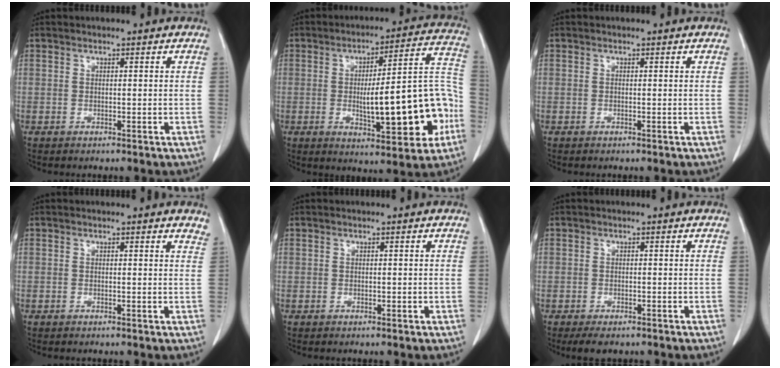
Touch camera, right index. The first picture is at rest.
{"total": 18.7, "force": [-4.1, 3.8, 17.8], "torque": [-0.220, 0.032, -0.047]}
{"total": 0.0}
{"total": 2.2, "force": [2.0, 0.6, 0.6], "torque": [-0.004, -0.006, 0.004]}
{"total": 0.0}
{"total": 2.7, "force": [-1.9, 1.6, 1.3], "torque": [-0.019, -0.001, -0.021]}